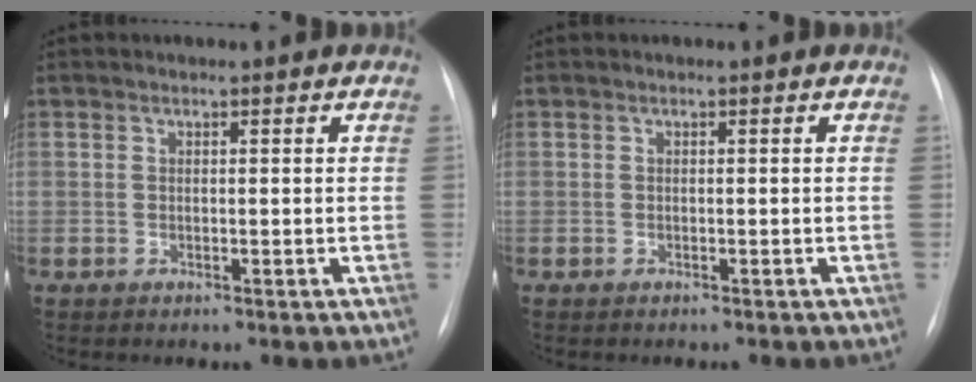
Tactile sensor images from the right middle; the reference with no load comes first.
{"total": 1.2, "force": [-1.0, 0.3, 0.5], "torque": [-0.008, -0.002, -0.012]}